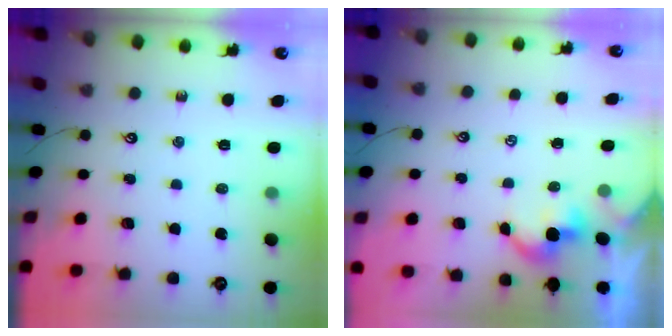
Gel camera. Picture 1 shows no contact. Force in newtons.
{"total": 2.4, "press": 2.4, "slide": 0.2}